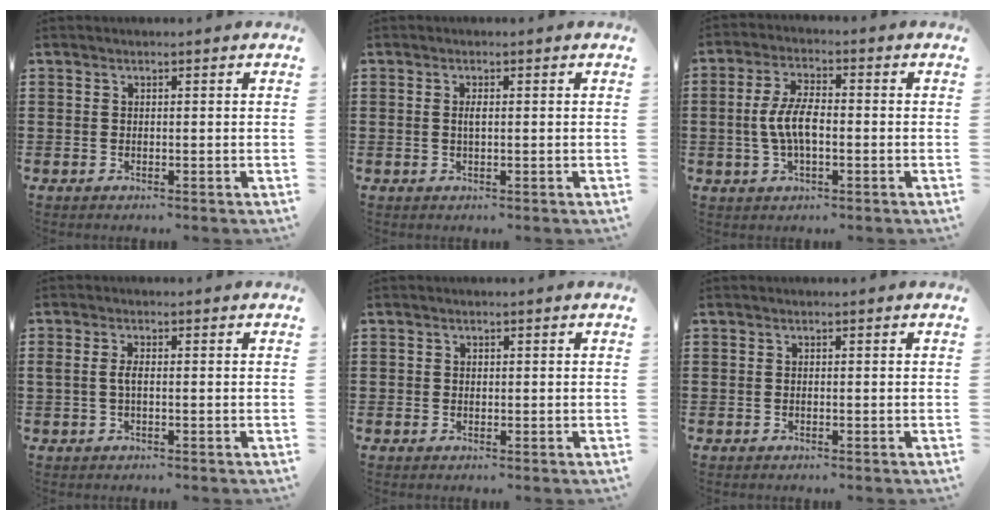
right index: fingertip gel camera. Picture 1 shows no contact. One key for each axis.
{"total": 1.4, "fx": 0.1, "fy": 0.3, "fz": 1.4, "tx": -0.027, "ty": 0.001, "tz": 0.001}
{"total": 6.3, "fx": -0.7, "fy": 2.7, "fz": 5.7, "tx": -0.130, "ty": -0.003, "tz": -0.020}
{"total": 2.1, "fx": -0.1, "fy": 0.7, "fz": 1.9, "tx": -0.052, "ty": -0.004, "tz": -0.008}
{"total": 0.5, "fx": 0.2, "fy": 0.5, "fz": 0.1, "tx": -0.003, "ty": 0.003, "tz": 0.003}
{"total": 0.0}